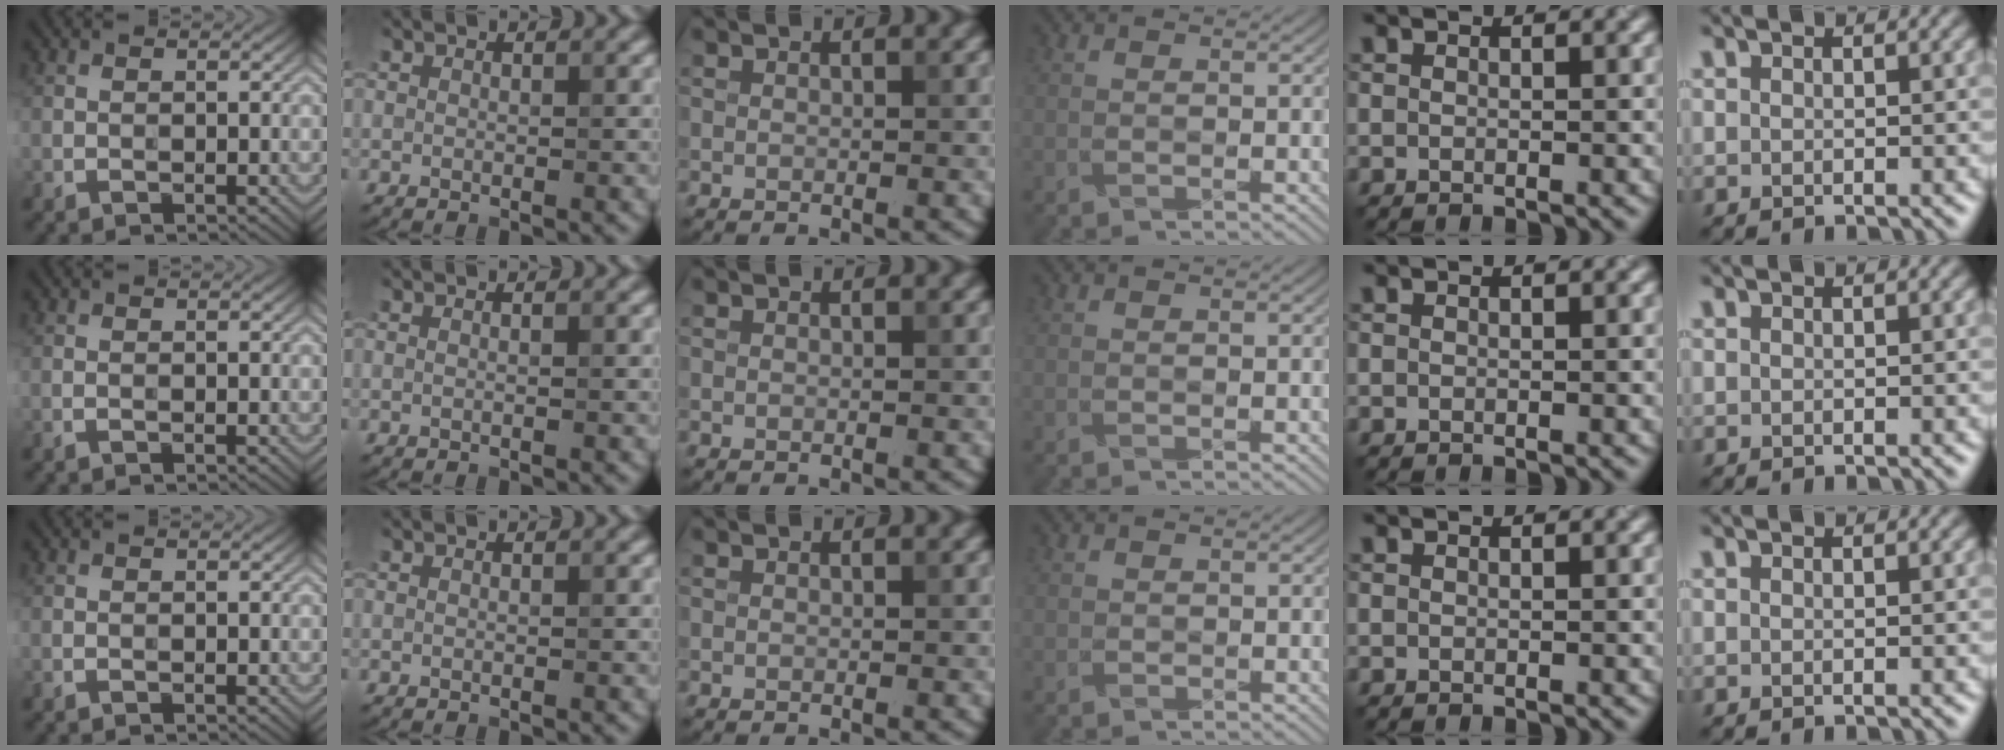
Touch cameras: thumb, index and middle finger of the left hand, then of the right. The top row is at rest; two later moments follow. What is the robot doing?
{"motion": "wrap", "object": "paper"}